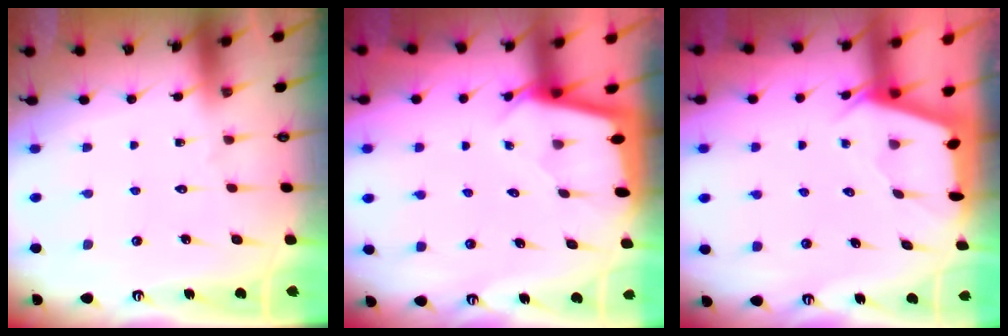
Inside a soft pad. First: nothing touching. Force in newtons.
{"total": 2.0, "press": 2.0, "slide": 0.1}
{"total": 2.0, "press": 2.0, "slide": 0.3}